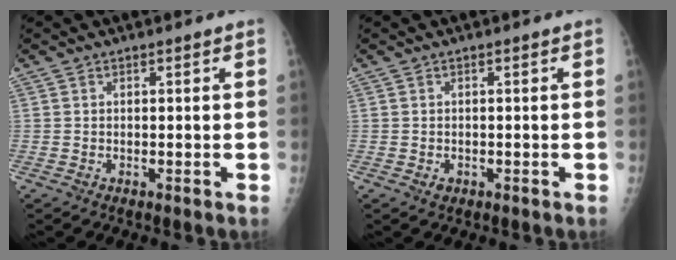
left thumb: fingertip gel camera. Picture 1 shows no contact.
{"total": 1.2, "force": [-0.4, 0.9, 0.6], "torque": [-0.002, 0.002, -0.003]}